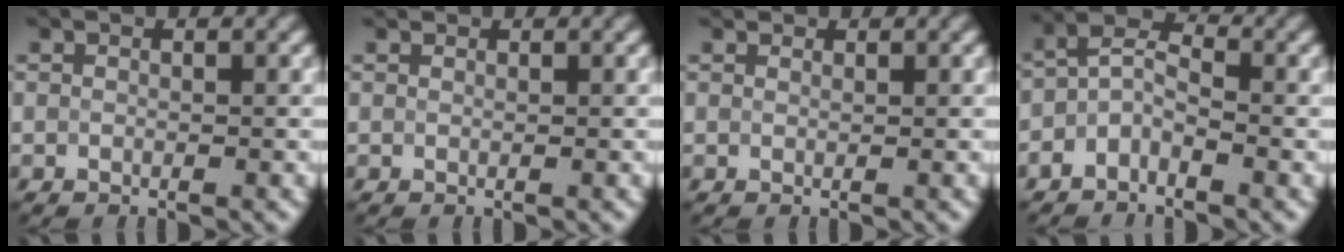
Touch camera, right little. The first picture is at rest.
{"total": 0.5, "force": [0.5, 0.1, 0.1], "torque": [-0.003, 0.000, 0.010]}
{"total": 0.8, "force": [0.8, 0.3, 0.1], "torque": [-0.005, -0.002, 0.012]}
{"total": 2.6, "force": [-1.4, 1.2, 1.8], "torque": [-0.037, 0.014, -0.034]}